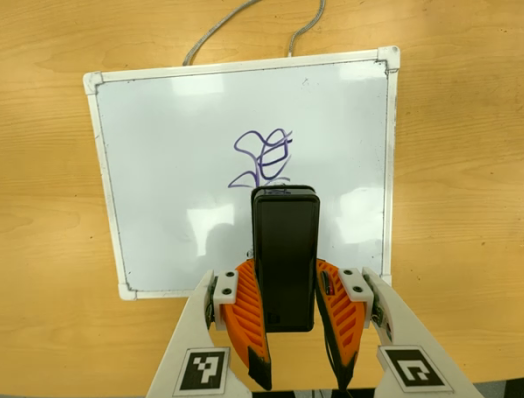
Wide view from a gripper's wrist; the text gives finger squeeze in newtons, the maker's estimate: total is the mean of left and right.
{"total": 8.7, "left": 6.5, "right": 10.8}